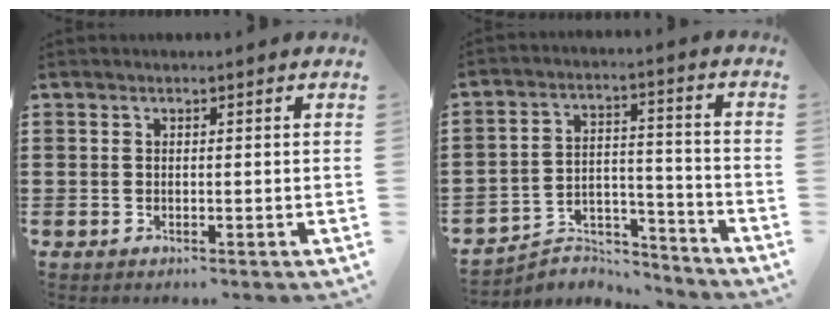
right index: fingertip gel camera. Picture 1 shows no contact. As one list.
[{"total": 4.8, "force": [-4.5, 1.6, 0.6], "torque": [-0.013, 0.009, -0.091]}]